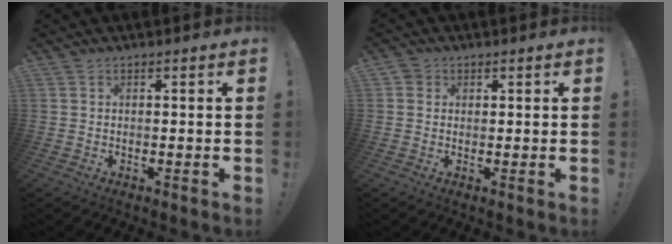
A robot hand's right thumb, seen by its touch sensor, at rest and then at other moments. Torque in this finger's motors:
{"motor_torque": [0.01, 0.11, 0.19, -0.04, 0.01]}